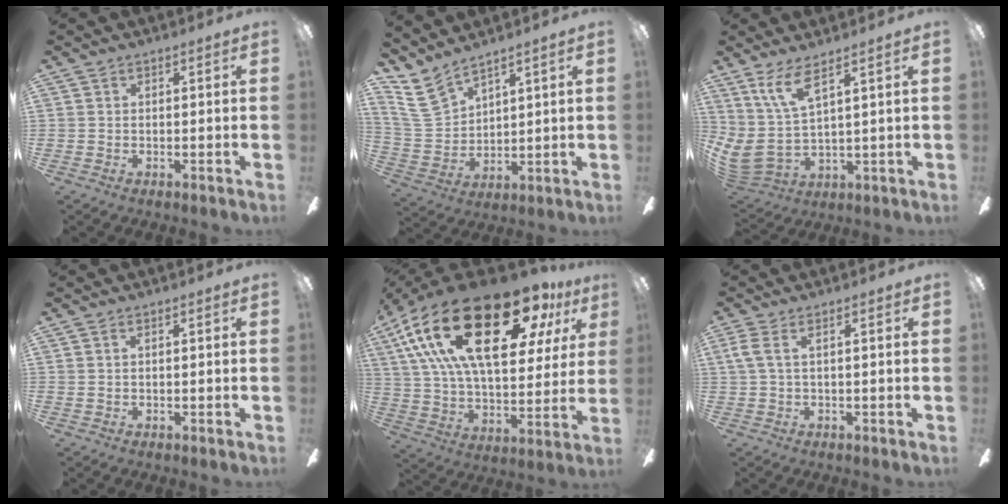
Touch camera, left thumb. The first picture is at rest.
{"total": 10.6, "force": [8.1, 5.4, 4.2], "torque": [-0.111, -0.034, 0.161]}
{"total": 12.6, "force": [6.9, 4.8, 9.4], "torque": [-0.216, -0.030, 0.129]}
{"total": 0.7, "force": [0.3, 0.3, 0.5], "torque": [-0.011, 0.004, 0.004]}
{"total": 31.7, "force": [16.3, 13.5, 23.7], "torque": [-0.449, -0.084, 0.269]}
{"total": 3.7, "force": [0.7, 1.3, 3.4], "torque": [-0.072, 0.003, 0.011]}